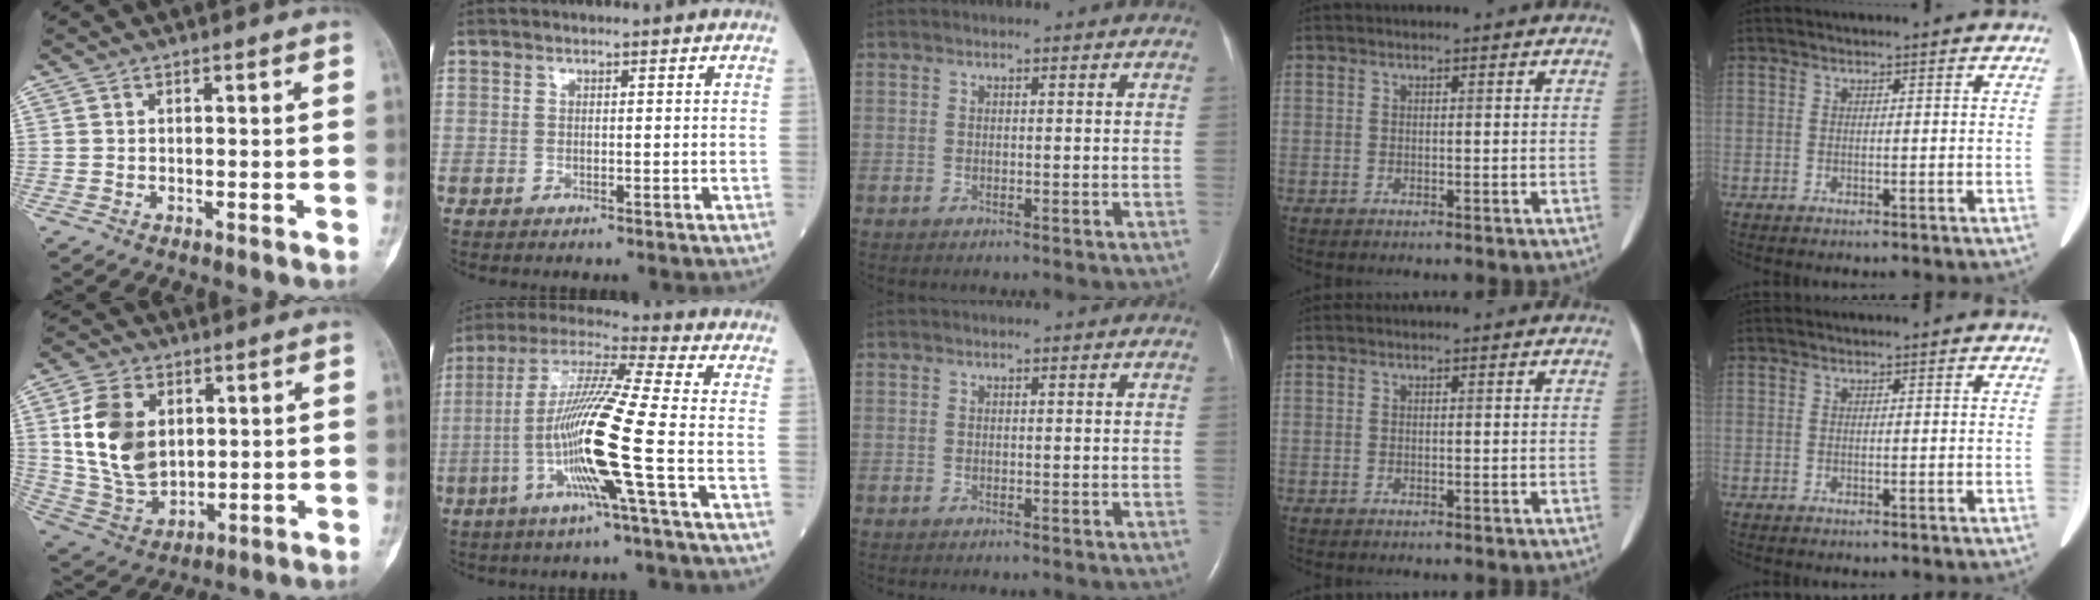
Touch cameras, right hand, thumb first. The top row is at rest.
{"thumb": {"total": 14.5, "force": [3.4, 10.0, 9.9], "torque": [-0.167, -0.014, 0.076]}, "index": {"total": 14.5, "force": [-4.1, -1.6, 13.8], "torque": [-0.278, -0.007, -0.087]}}